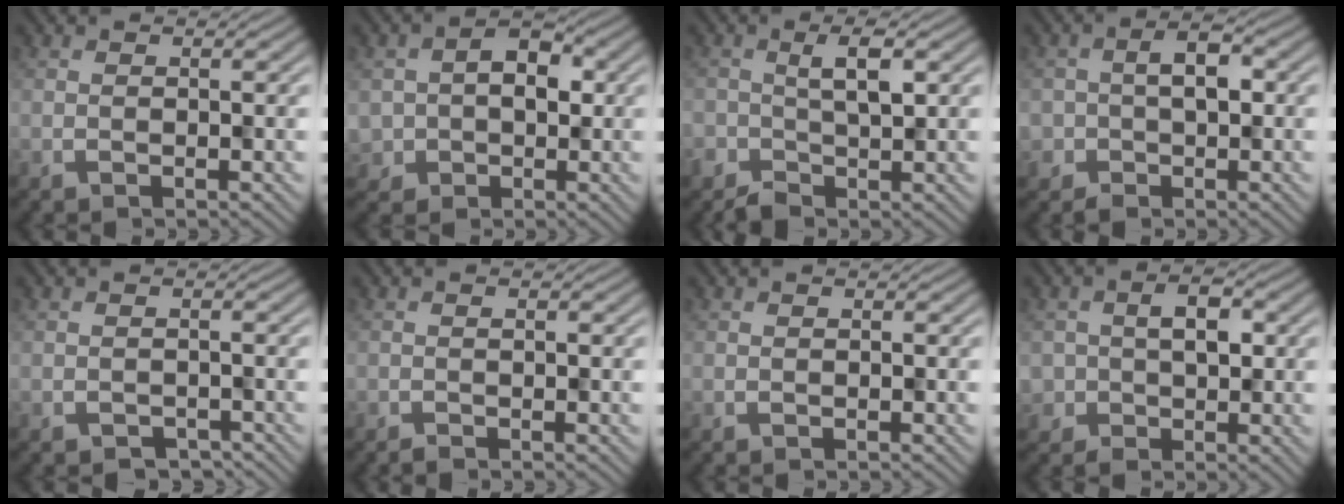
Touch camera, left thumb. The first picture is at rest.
{"total": 5.1, "force": [0.1, 4.3, 2.8], "torque": [-0.049, -0.002, -0.001]}
{"total": 2.4, "force": [-0.5, 1.3, 1.9], "torque": [-0.036, 0.001, -0.010]}
{"total": 3.7, "force": [-0.8, 2.9, 2.2], "torque": [-0.031, 0.007, -0.020]}
{"total": 1.9, "force": [-1.5, 1.0, 0.5], "torque": [-0.005, -0.004, -0.019]}
{"total": 0.6, "force": [-0.5, 0.2, 0.1], "torque": [-0.004, -0.002, -0.010]}
{"total": 0.0}
{"total": 3.9, "force": [0.1, 3.0, 2.5], "torque": [-0.035, 0.005, -0.001]}